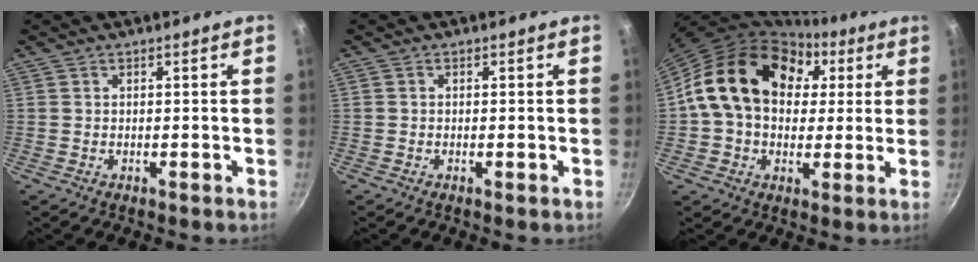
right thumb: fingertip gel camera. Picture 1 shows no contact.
{"total": 0.8, "force": [-0.3, 0.2, 0.7], "torque": [-0.014, 0.003, -0.007]}
{"total": 20.0, "force": [4.8, 15.0, 12.3], "torque": [-0.185, 0.023, 0.070]}